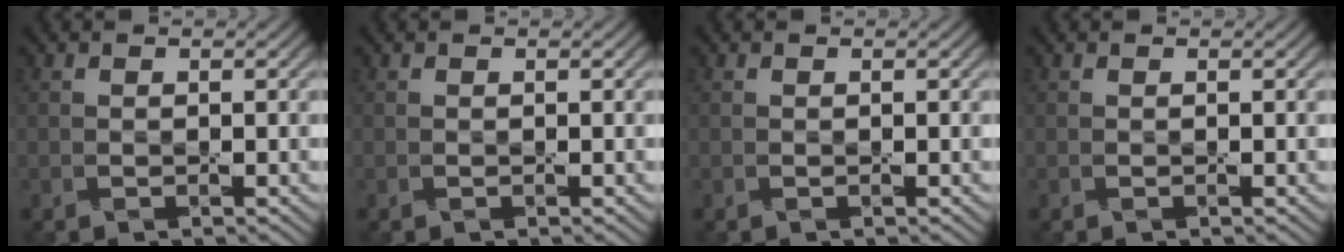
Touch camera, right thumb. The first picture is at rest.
{"total": 0.0}
{"total": 0.0}
{"total": 0.0}